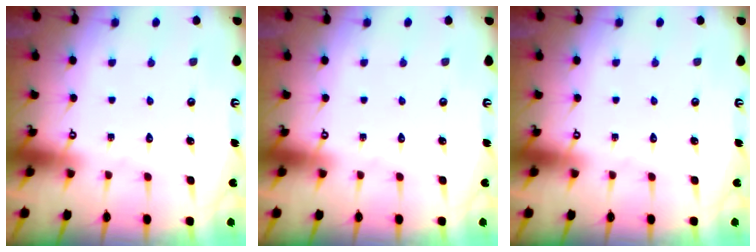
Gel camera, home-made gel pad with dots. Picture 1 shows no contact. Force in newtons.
{"total": 0.0}
{"total": 0.0}